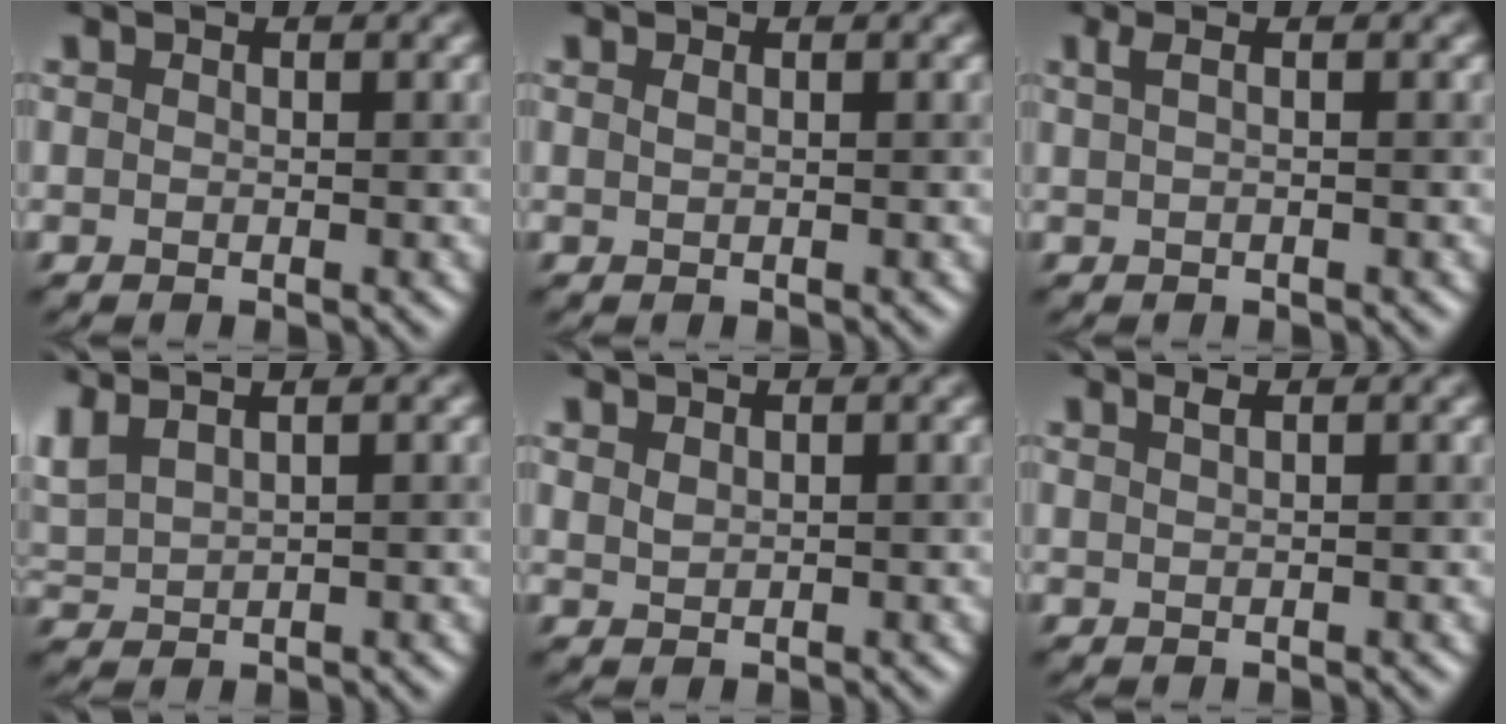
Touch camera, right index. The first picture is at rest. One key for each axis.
{"total": 0.5, "fx": 0.2, "fy": 0.2, "fz": 0.4, "tx": -0.008, "ty": 0.004, "tz": 0.004}
{"total": 1.3, "fx": 0.3, "fy": 0.4, "fz": 1.2, "tx": -0.020, "ty": 0.000, "tz": 0.003}
{"total": 3.3, "fx": 2.3, "fy": 1.1, "fz": 2.1, "tx": -0.062, "ty": 0.022, "tz": 0.054}
{"total": 0.9, "fx": 0.6, "fy": 0.4, "fz": 0.4, "tx": -0.013, "ty": 0.001, "tz": 0.017}
{"total": 0.8, "fx": 0.5, "fy": 0.2, "fz": 0.7, "tx": -0.010, "ty": 0.002, "tz": 0.009}